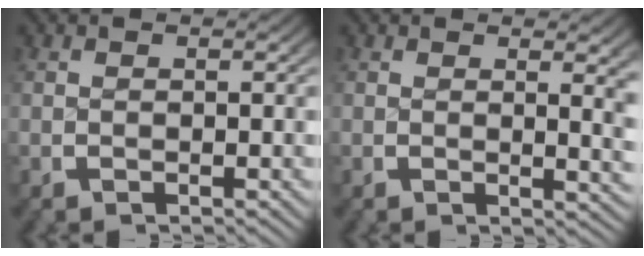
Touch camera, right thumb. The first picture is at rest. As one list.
[{"total": 2.5, "force": [0.9, 0.4, 2.3], "torque": [-0.025, -0.008, 0.013]}]